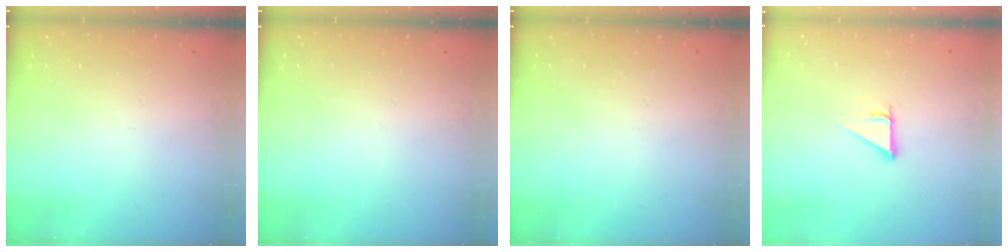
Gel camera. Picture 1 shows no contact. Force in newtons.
{"total": 0.0}
{"total": 0.0}
{"total": 2.5, "press": 2.5, "slide": 0.2}